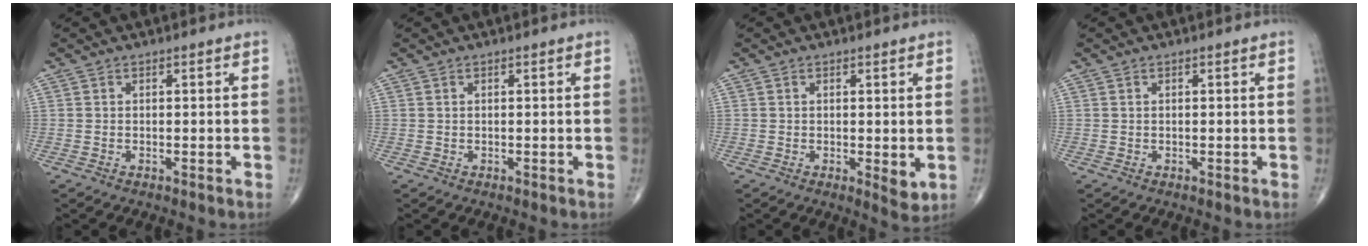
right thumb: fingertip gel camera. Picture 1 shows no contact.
{"total": 0.0}
{"total": 3.0, "force": [-0.3, 1.0, 2.8], "torque": [-0.036, -0.011, -0.005]}
{"total": 0.0}